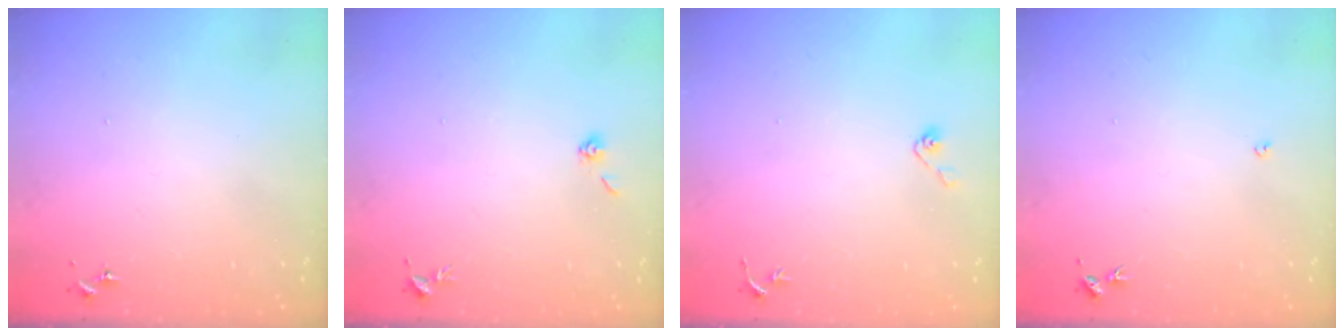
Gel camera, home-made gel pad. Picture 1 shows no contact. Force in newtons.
{"total": 3.7, "press": 3.5, "slide": 1.4}
{"total": 4.1, "press": 3.9, "slide": 1.2}
{"total": 2.7, "press": 2.7, "slide": 0.5}